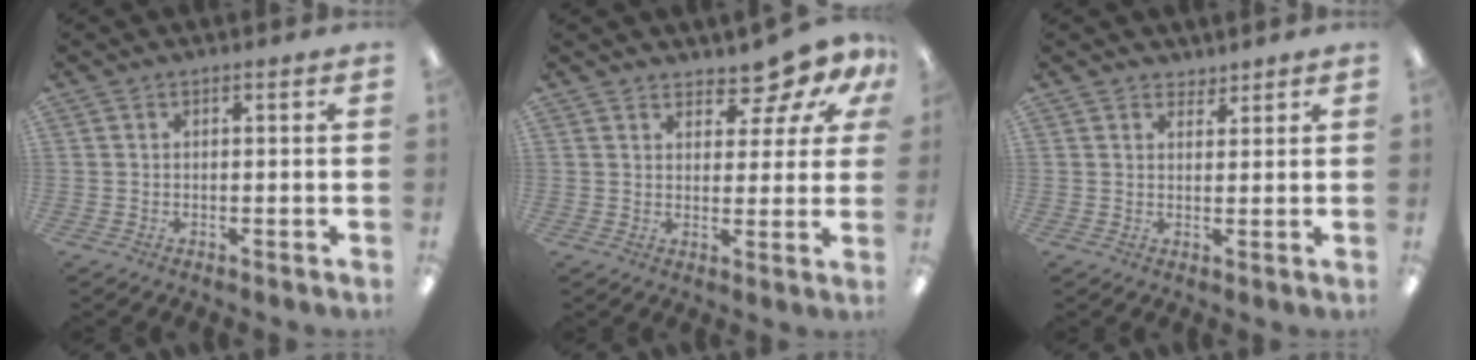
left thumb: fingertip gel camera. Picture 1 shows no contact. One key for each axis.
{"total": 8.9, "fx": 7.1, "fy": 3.8, "fz": 3.8, "tx": -0.052, "ty": -0.052, "tz": 0.125}
{"total": 2.3, "fx": 2.1, "fy": 1.0, "fz": -0.1, "tx": 0.008, "ty": -0.010, "tz": 0.039}